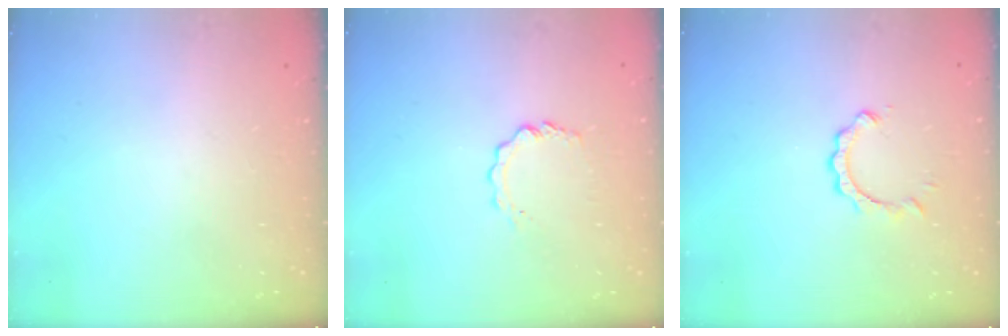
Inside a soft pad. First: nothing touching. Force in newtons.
{"total": 4.0, "press": 4.0, "slide": 0.4}
{"total": 2.3, "press": 2.3, "slide": 0.2}